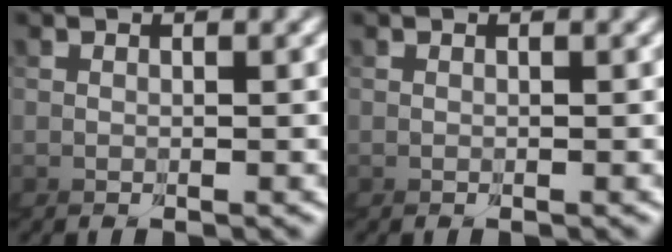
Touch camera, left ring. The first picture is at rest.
{"total": 0.0}